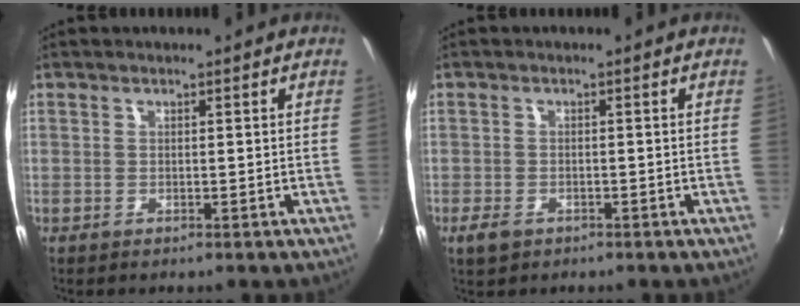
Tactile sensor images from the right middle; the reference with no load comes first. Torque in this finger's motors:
{"motor_torque": [0.58, -0.56, 0.02, 0.02]}